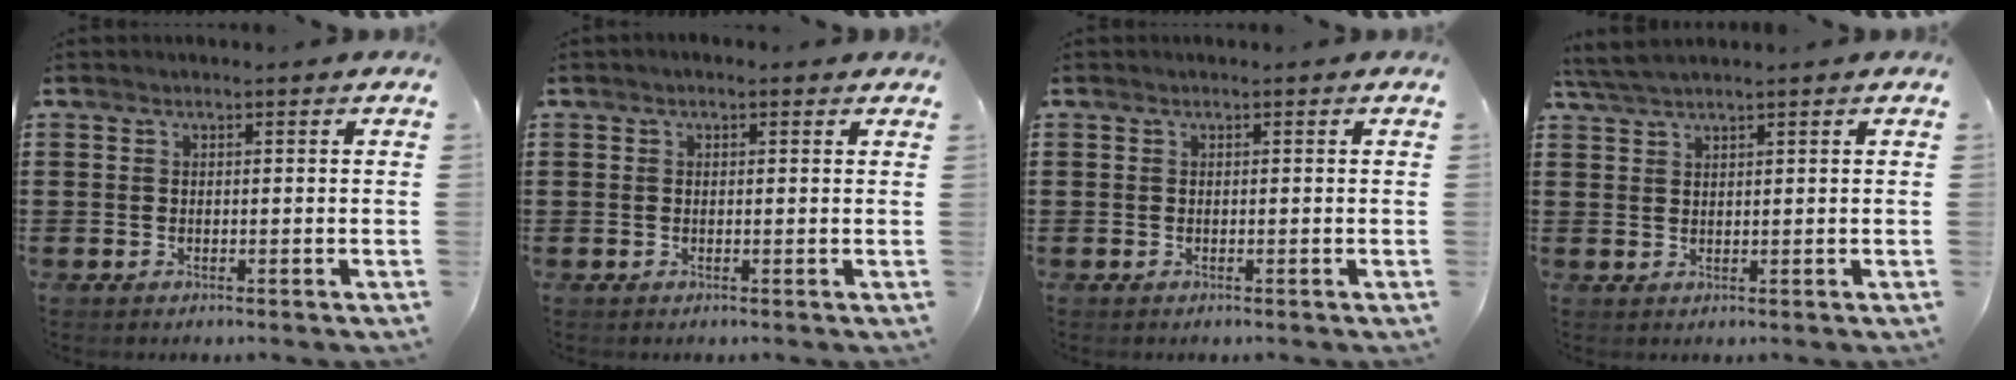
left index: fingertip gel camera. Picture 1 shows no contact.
{"total": 0.7, "force": [0.1, 0.4, 0.5], "torque": [-0.010, 0.005, 0.002]}
{"total": 0.0}
{"total": 3.0, "force": [2.5, 0.1, 1.6], "torque": [-0.037, 0.002, 0.049]}